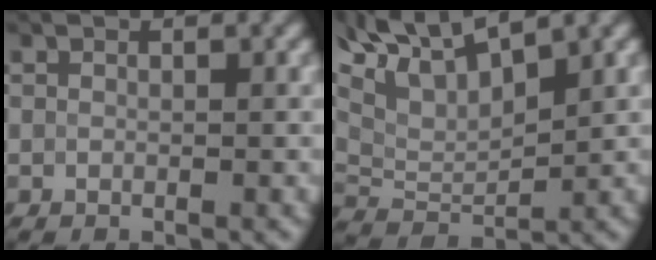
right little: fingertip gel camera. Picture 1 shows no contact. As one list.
[{"total": 6.4, "force": [3.2, 1.5, 5.3], "torque": [-0.121, 0.012, 0.053]}]